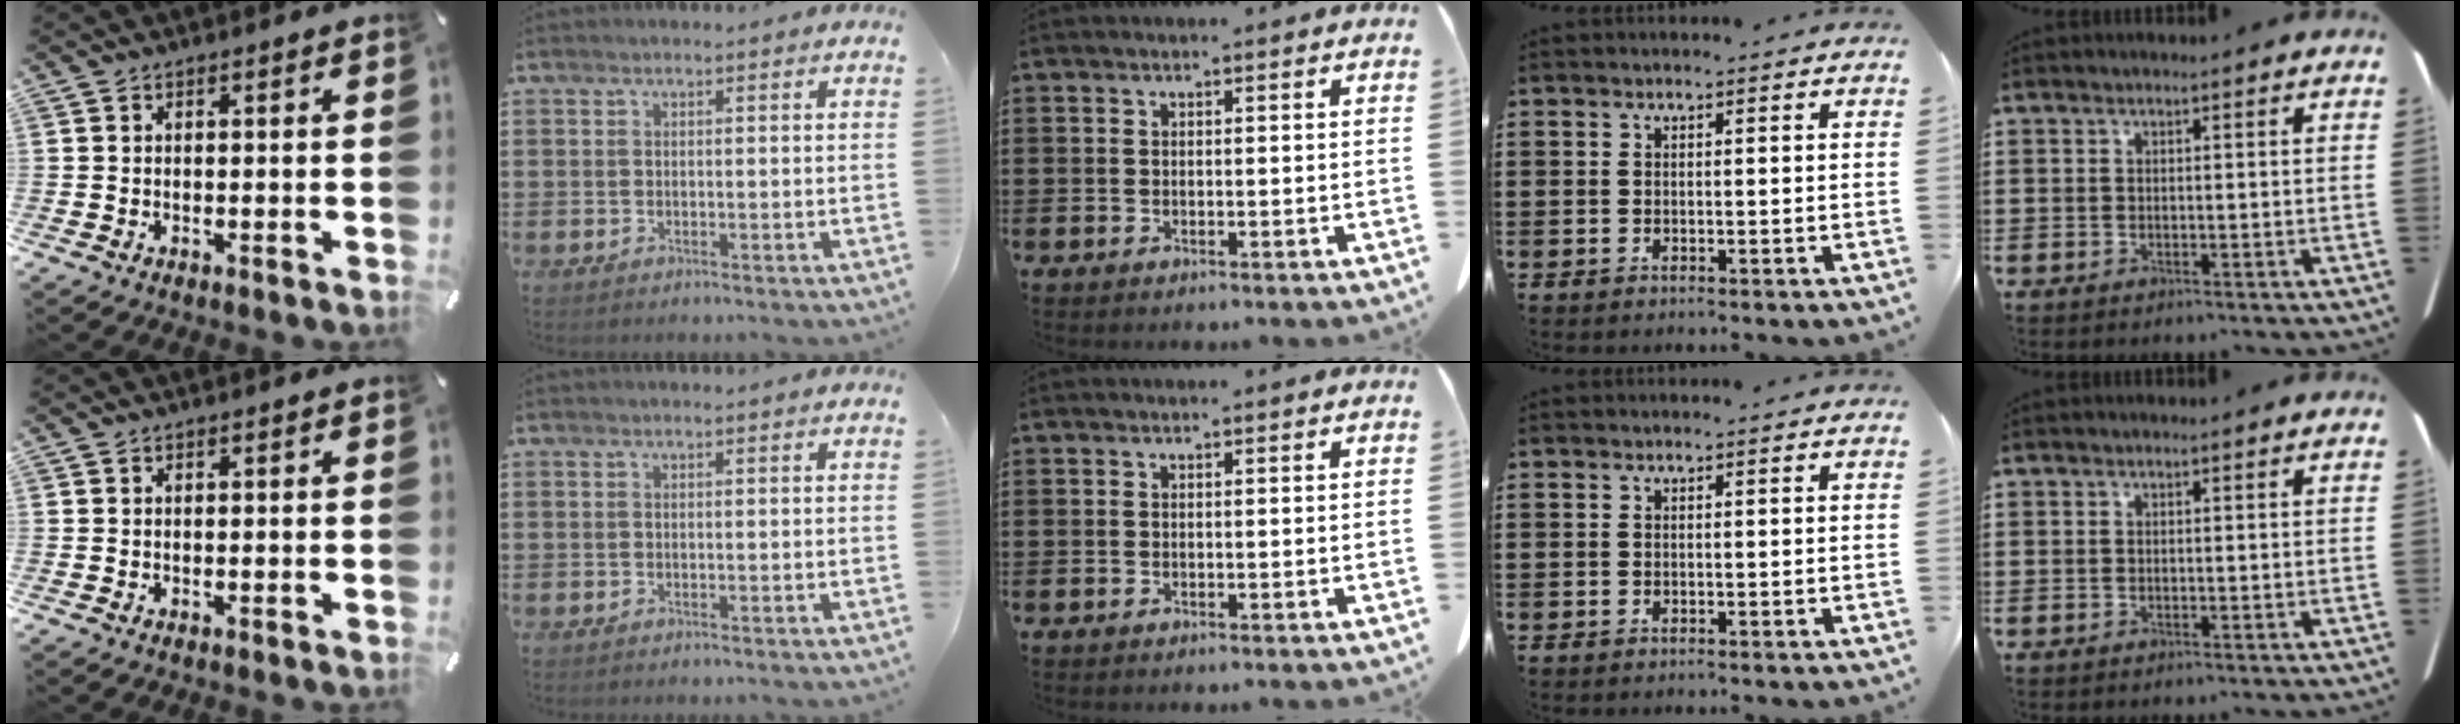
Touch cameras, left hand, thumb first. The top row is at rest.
{}